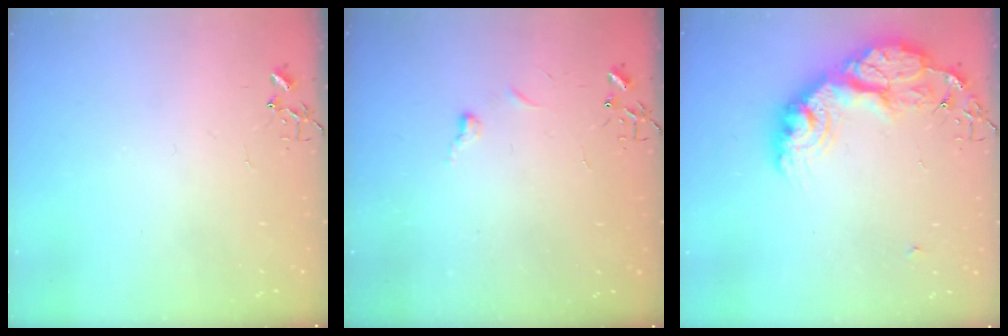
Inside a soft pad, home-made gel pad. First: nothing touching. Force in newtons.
{"total": 4.9, "press": 4.8, "slide": 0.6}
{"total": 27.8, "press": 27.7, "slide": 2.1}